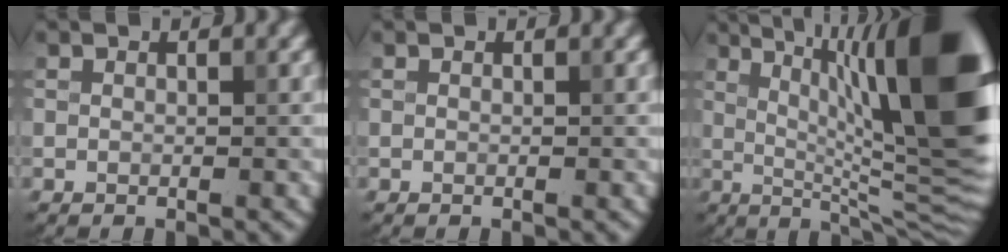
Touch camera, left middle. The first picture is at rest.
{"total": 0.0}
{"total": 16.6, "force": [3.9, 4.1, 15.6], "torque": [-0.210, 0.016, 0.077]}